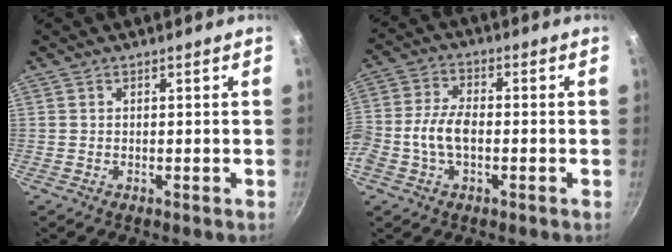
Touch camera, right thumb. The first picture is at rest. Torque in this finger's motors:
{"motor_torque": [0.04, 0.17, 0.42, 0.35, 0.07]}